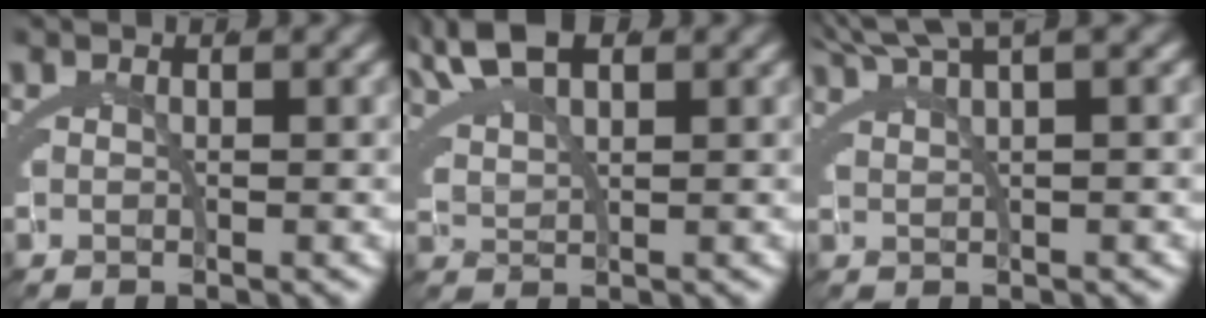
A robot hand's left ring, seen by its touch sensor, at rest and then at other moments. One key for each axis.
{"total": 4.2, "fx": 3.5, "fy": 0.5, "fz": 2.1, "tx": -0.050, "ty": 0.005, "tz": 0.069}
{"total": 3.1, "fx": 2.7, "fy": -0.6, "fz": 1.4, "tx": -0.007, "ty": 0.020, "tz": 0.046}